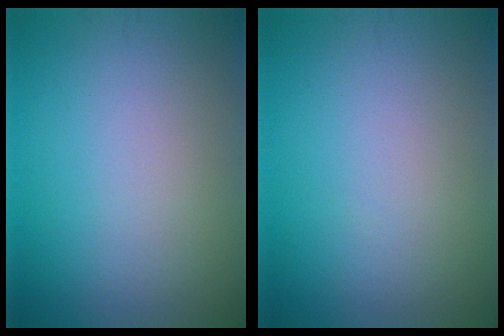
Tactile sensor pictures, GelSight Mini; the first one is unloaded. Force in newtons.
{"total": 0.0}